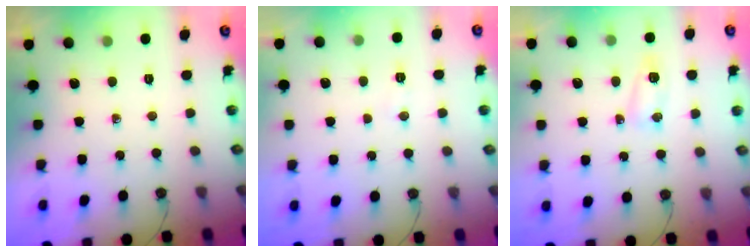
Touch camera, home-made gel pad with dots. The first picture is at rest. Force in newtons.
{"total": 5.9, "press": 4.2, "slide": 4.1}
{"total": 10.9, "press": 6.2, "slide": 9.0}